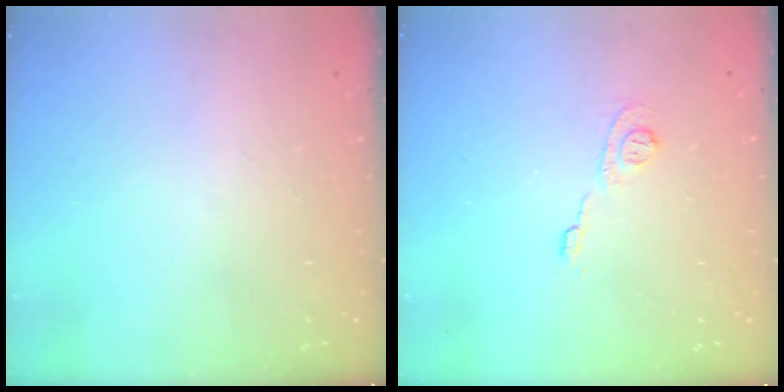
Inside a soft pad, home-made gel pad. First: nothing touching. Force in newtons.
{"total": 6.8, "press": 6.7, "slide": 0.7}